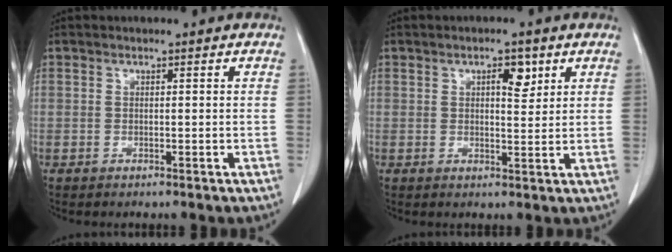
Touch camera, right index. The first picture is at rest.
{"total": 3.5, "force": [1.7, 1.3, 2.8], "torque": [-0.041, -0.002, 0.025]}